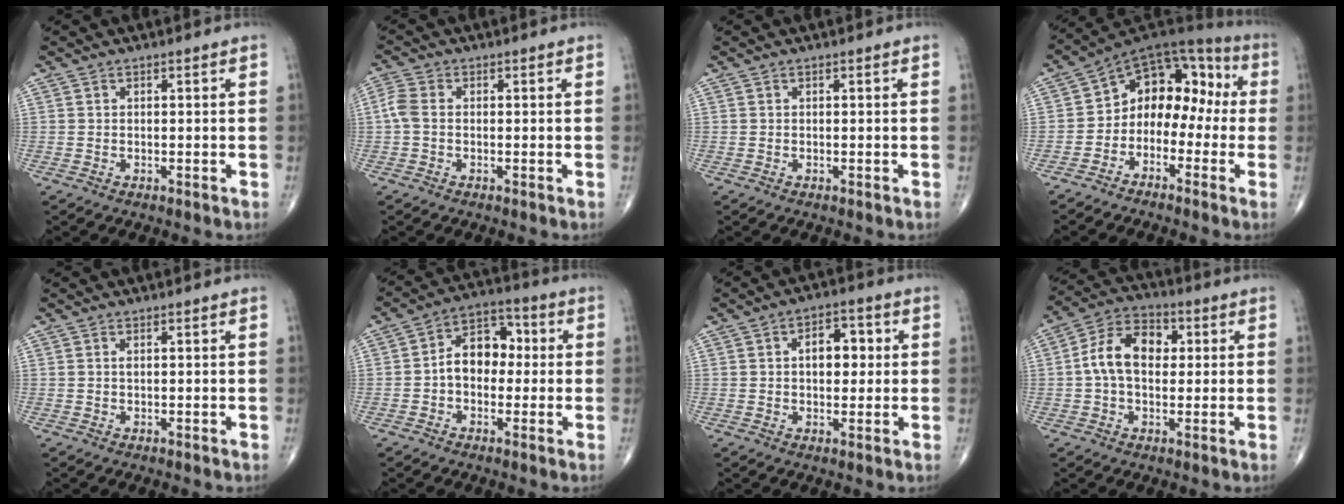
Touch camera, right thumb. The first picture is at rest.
{"total": 3.3, "force": [-0.2, 2.1, 2.5], "torque": [-0.065, 0.006, -0.014]}
{"total": 0.0}
{"total": 12.9, "force": [-1.9, 9.4, 8.7], "torque": [-0.077, 0.070, -0.048]}
{"total": 0.5, "force": [0.2, 0.2, 0.5], "torque": [-0.011, 0.003, 0.004]}
{"total": 9.4, "force": [-0.3, 6.7, 6.6], "torque": [-0.075, 0.035, -0.019]}
{"total": 7.3, "force": [1.1, 4.5, 5.6], "torque": [-0.056, 0.011, 0.012]}
{"total": 10.8, "force": [1.1, 7.1, 8.0], "torque": [-0.132, 0.026, 0.010]}